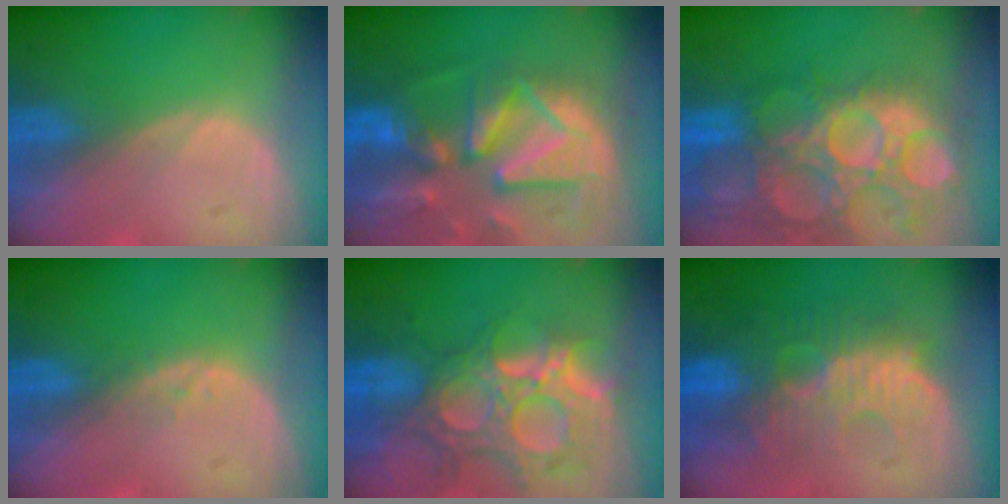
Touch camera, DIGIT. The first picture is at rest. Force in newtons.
{"total": 13.1, "press": 11.4, "slide": 6.6}
{"total": 15.0, "press": 12.6, "slide": 8.1}
{"total": 1.3, "press": 1.3, "slide": 0.2}
{"total": 13.1, "press": 11.2, "slide": 6.8}
{"total": 11.0, "press": 9.7, "slide": 5.1}